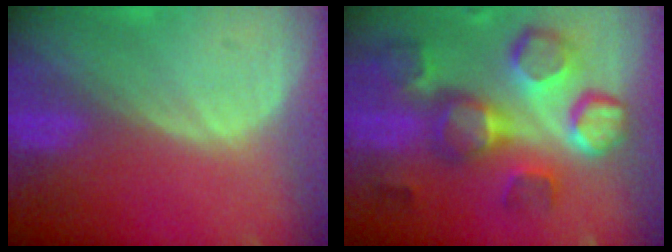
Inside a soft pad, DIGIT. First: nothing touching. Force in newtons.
{"total": 11.4, "press": 10.8, "slide": 3.6}